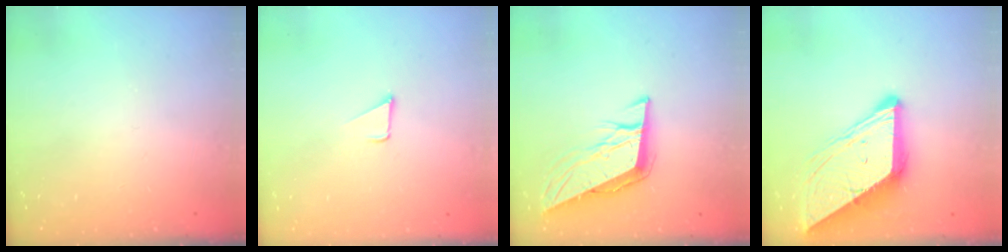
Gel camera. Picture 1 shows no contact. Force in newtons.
{"total": 2.3, "press": 2.3, "slide": 0.2}
{"total": 11.0, "press": 10.5, "slide": 3.0}
{"total": 10.9, "press": 10.8, "slide": 1.0}